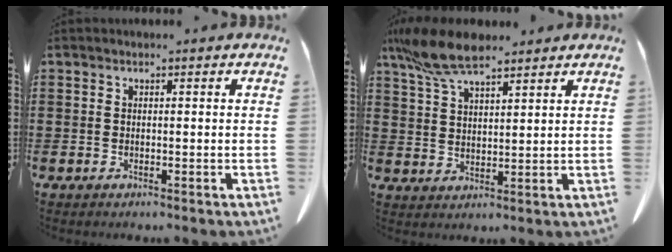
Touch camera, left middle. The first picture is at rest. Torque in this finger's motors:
{"motor_torque": [0.89, 0.30, 0.33, 0.13]}